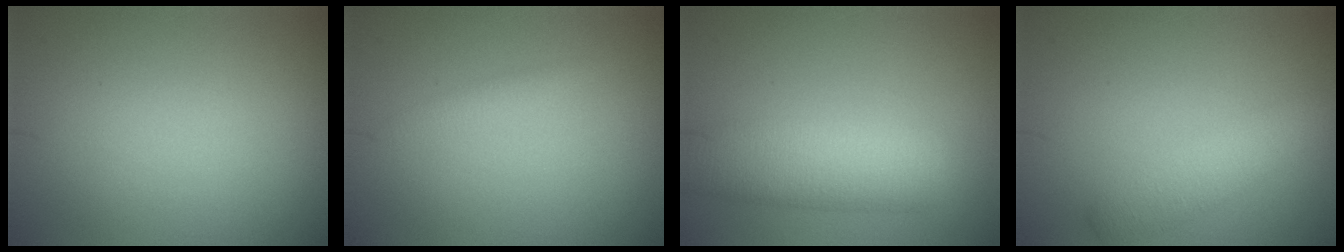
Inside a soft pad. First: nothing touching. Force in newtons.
{"total": 0.8, "press": 0.8, "slide": 0.1}
{"total": 6.0, "press": 6.0, "slide": 0.3}
{"total": 3.4, "press": 3.3, "slide": 0.3}